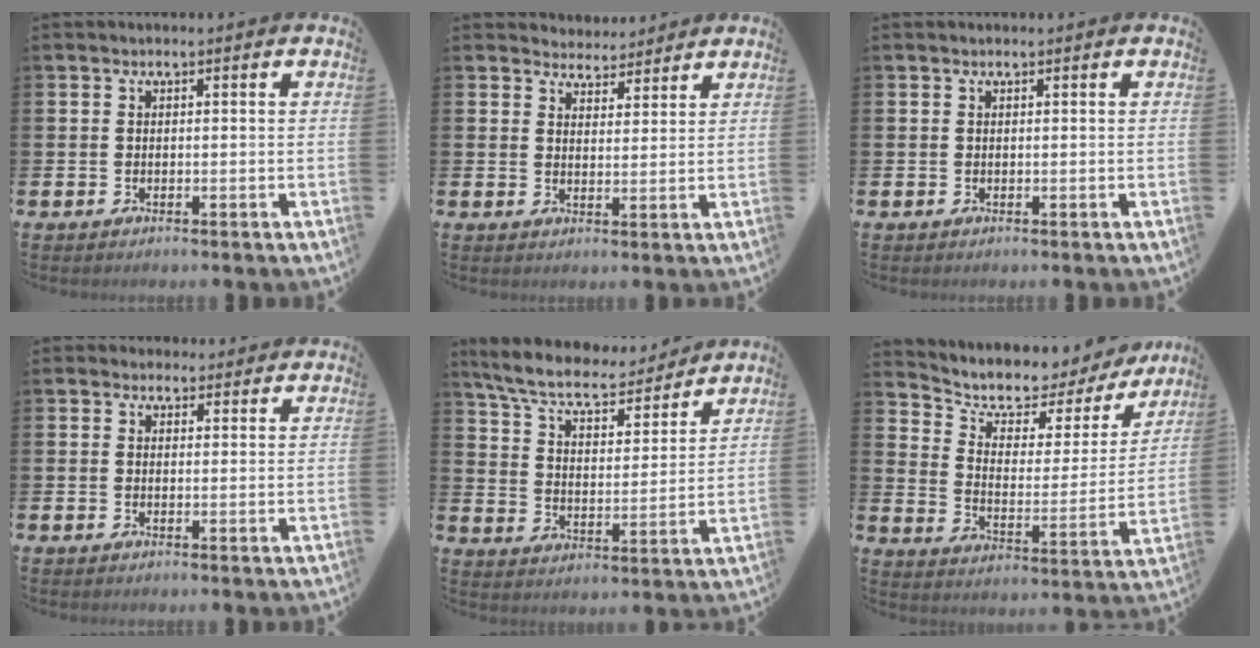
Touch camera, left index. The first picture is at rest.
{"total": 4.1, "force": [3.9, 1.1, -0.3], "torque": [-0.007, -0.022, 0.072]}
{"total": 0.0}
{"total": 1.9, "force": [1.7, 0.8, 0.0], "torque": [0.004, -0.003, 0.030]}
{"total": 8.2, "force": [7.4, 2.0, 3.0], "torque": [-0.092, -0.050, 0.127]}
{"total": 6.8, "force": [5.8, 2.9, 2.1], "torque": [-0.074, -0.042, 0.093]}